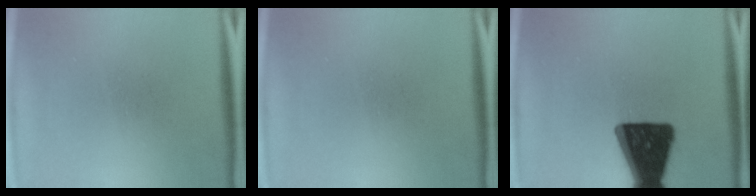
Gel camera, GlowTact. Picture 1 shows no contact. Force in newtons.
{"total": 0.0}
{"total": 18.4}